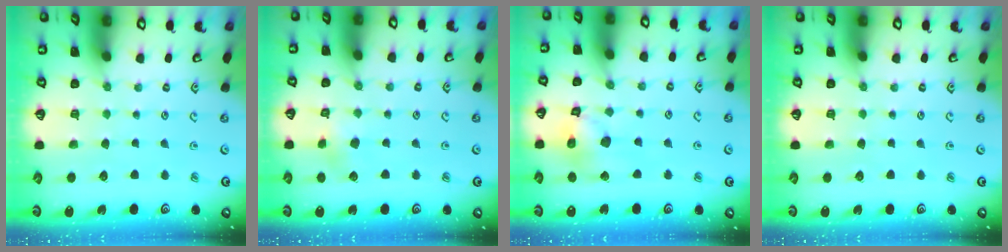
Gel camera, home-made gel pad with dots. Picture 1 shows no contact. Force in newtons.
{"total": 3.9, "press": 3.8, "slide": 0.8}
{"total": 13.5, "press": 13.3, "slide": 1.9}
{"total": 0.0}